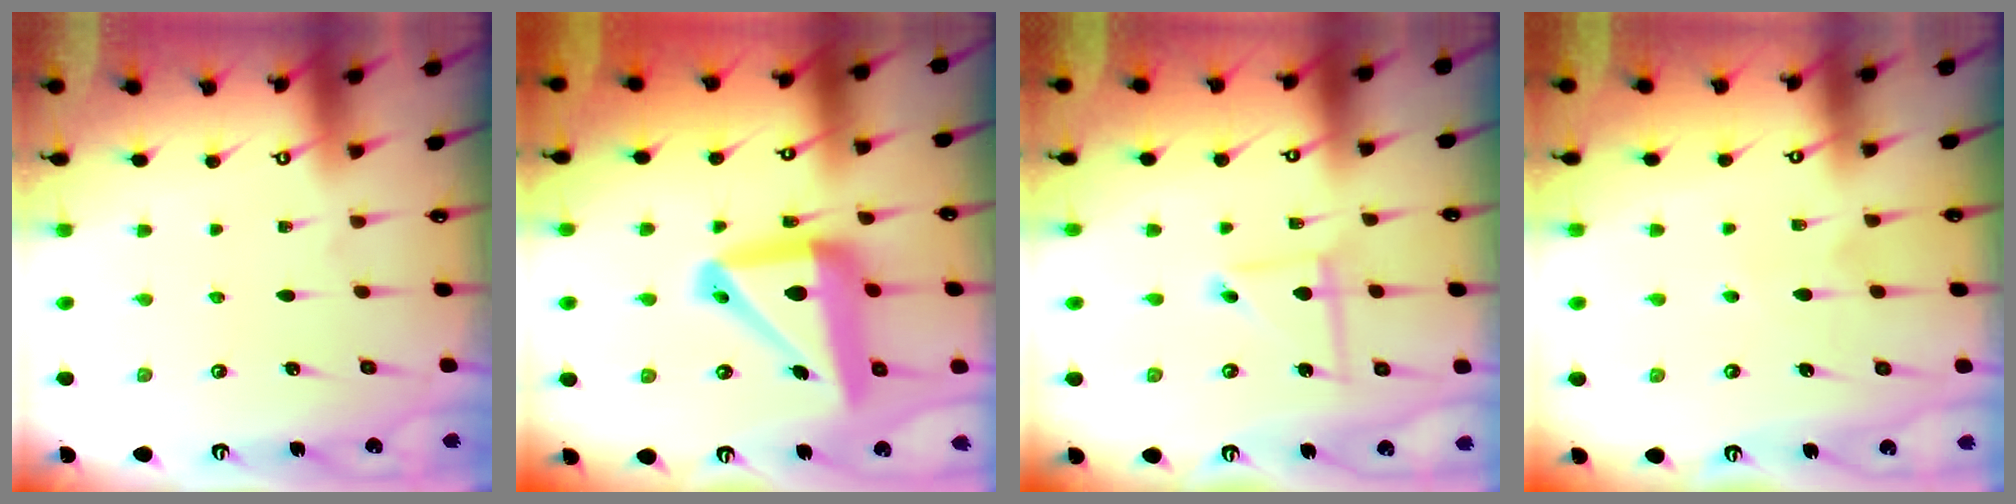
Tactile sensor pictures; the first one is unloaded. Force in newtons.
{"total": 17.5, "press": 17.3, "slide": 2.3}
{"total": 4.9, "press": 4.9, "slide": 0.4}
{"total": 5.4, "press": 5.4, "slide": 0.6}